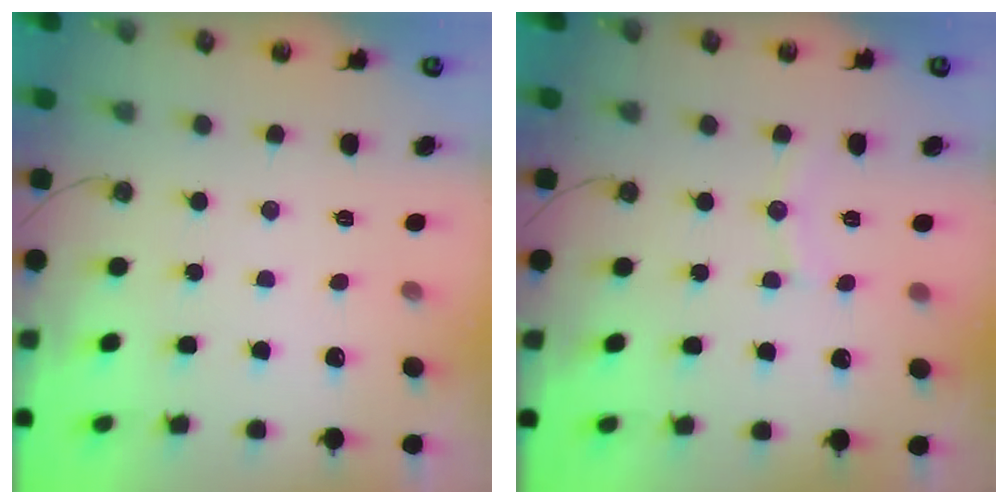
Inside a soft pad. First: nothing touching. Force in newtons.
{"total": 6.1, "press": 6.1, "slide": 0.3}